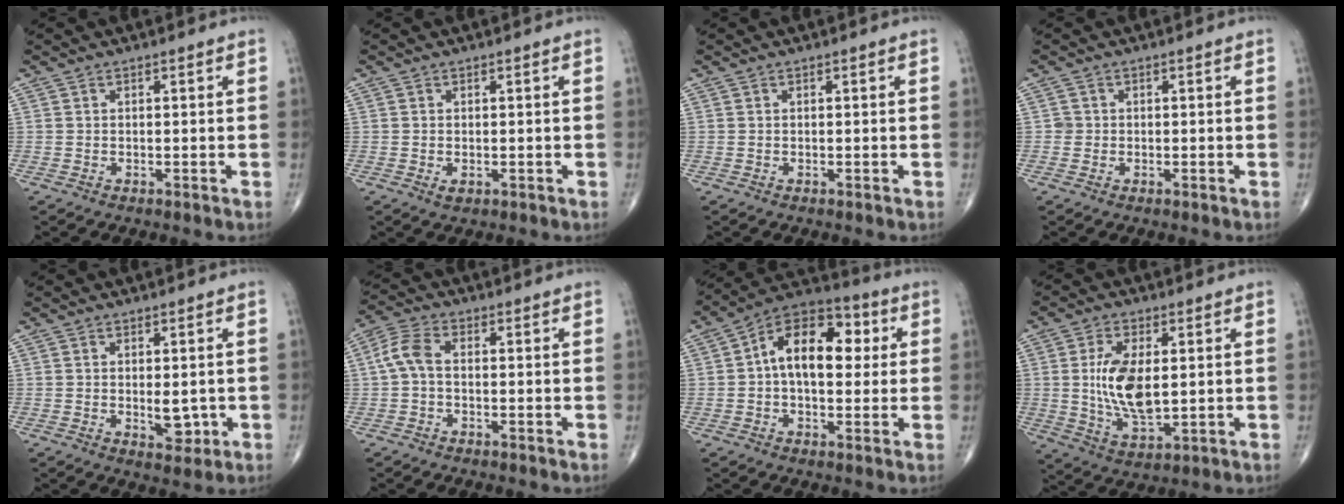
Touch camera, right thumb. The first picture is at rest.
{"total": 1.4, "force": [-0.3, 0.9, 1.0], "torque": [-0.016, -0.003, -0.002]}
{"total": 0.0}
{"total": 1.2, "force": [-0.1, 1.2, 0.1], "torque": [0.006, 0.004, -0.004]}
{"total": 4.1, "force": [-0.4, 2.1, 3.5], "torque": [-0.036, -0.008, 0.002]}
{"total": 5.2, "force": [-0.1, 3.0, 4.3], "torque": [-0.096, 0.016, -0.011]}
{"total": 14.9, "force": [2.1, 8.8, 11.8], "torque": [-0.161, 0.032, 0.023]}
{"total": 11.8, "force": [1.0, 5.8, 10.2], "torque": [-0.194, -0.017, 0.027]}